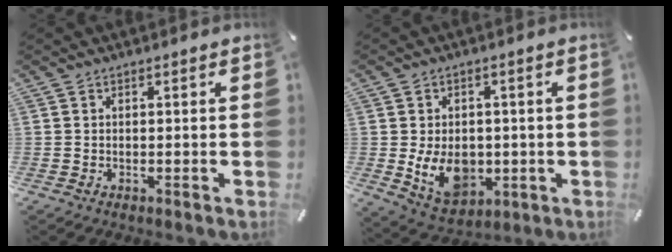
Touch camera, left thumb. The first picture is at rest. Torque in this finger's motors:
{"motor_torque": [0.65, 2.45, 0.66, -0.31, 0.41]}